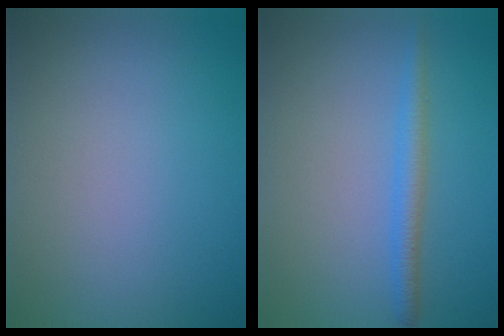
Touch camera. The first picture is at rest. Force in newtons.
{"total": 2.1, "press": 2.1, "slide": 0.2}